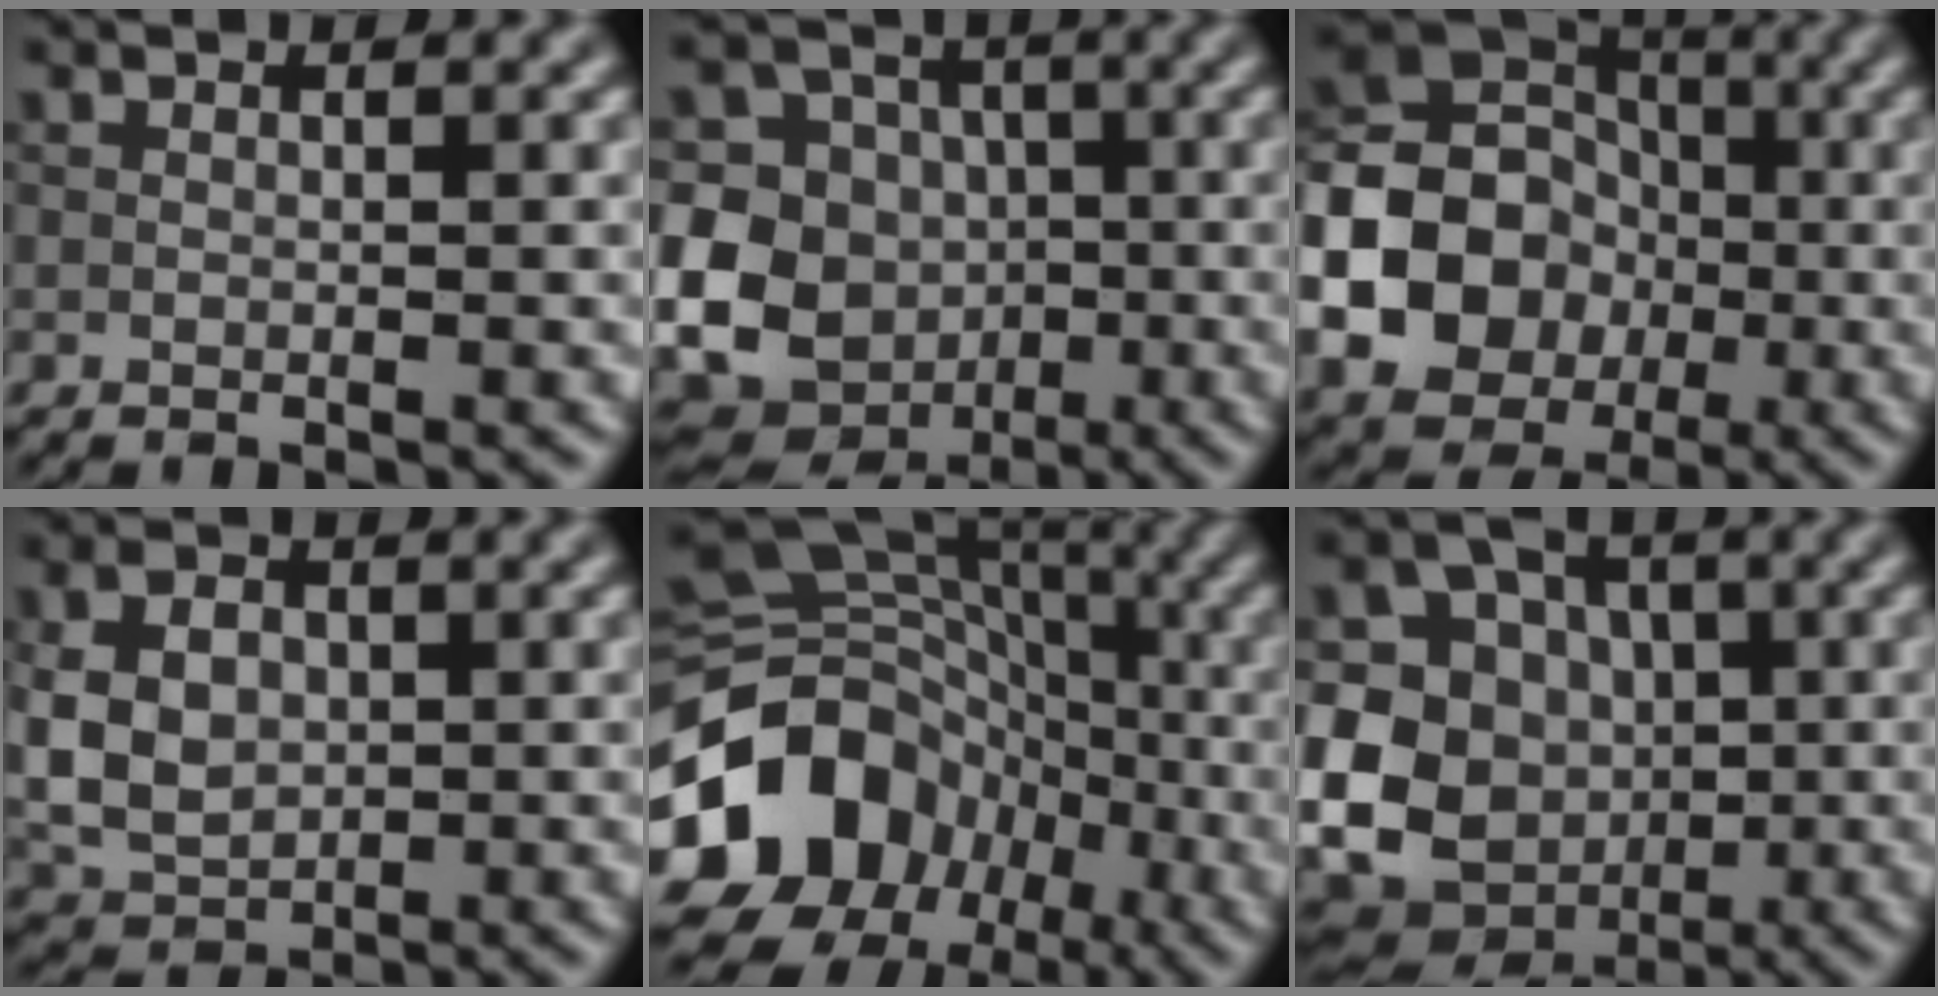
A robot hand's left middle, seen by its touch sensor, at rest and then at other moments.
{"total": 21.4, "force": [-5.6, 19.6, 6.4], "torque": [-0.149, -0.023, -0.121]}
{"total": 14.2, "force": [-2.8, 11.9, 7.1], "torque": [-0.146, -0.016, -0.082]}
{"total": 5.5, "force": [0.1, 4.0, 3.7], "torque": [-0.078, -0.002, 0.004]}
{"total": 15.8, "force": [-5.4, 13.2, 6.7], "torque": [-0.158, -0.004, -0.114]}
{"total": 18.3, "force": [-4.0, 16.2, 7.6], "torque": [-0.164, -0.020, -0.087]}